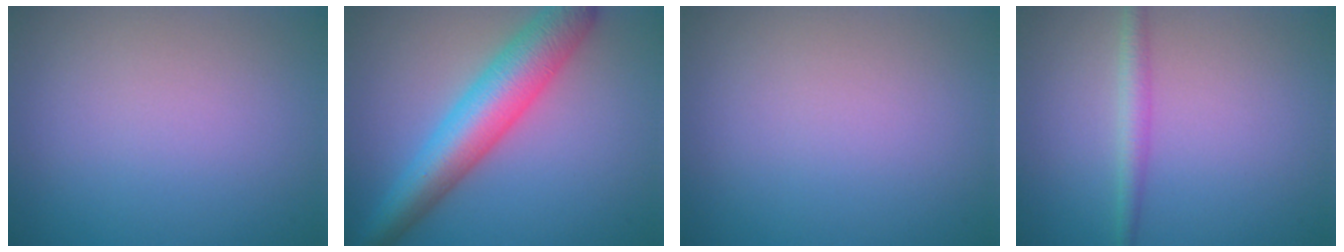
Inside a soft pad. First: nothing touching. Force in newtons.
{"total": 7.6, "press": 7.6, "slide": 0.1}
{"total": 0.0}
{"total": 1.9, "press": 1.9, "slide": 0.0}